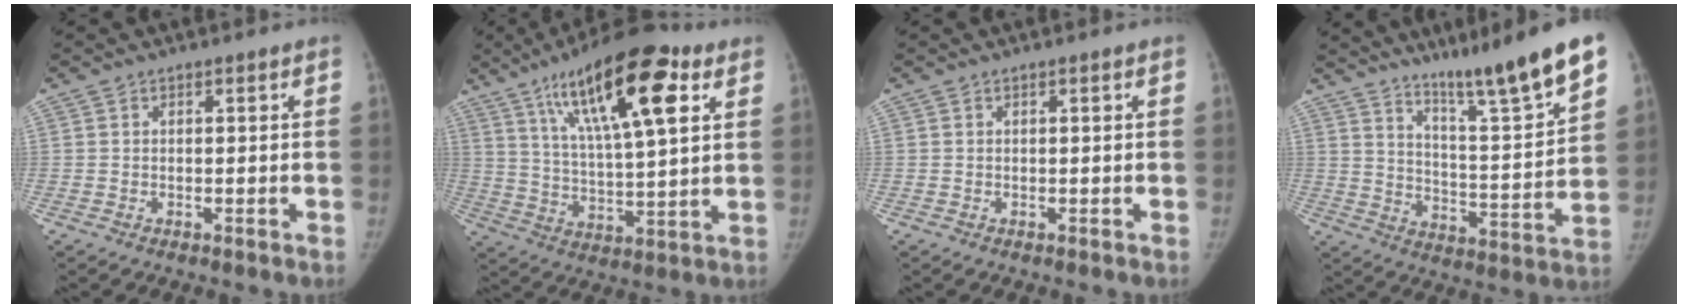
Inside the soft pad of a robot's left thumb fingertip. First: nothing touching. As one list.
[{"total": 21.1, "force": [10.1, 6.5, 17.3], "torque": [-0.259, -0.020, 0.168]}, {"total": 0.0}, {"total": 17.8, "force": [12.9, 0.8, 12.2], "torque": [-0.158, -0.078, 0.210]}]